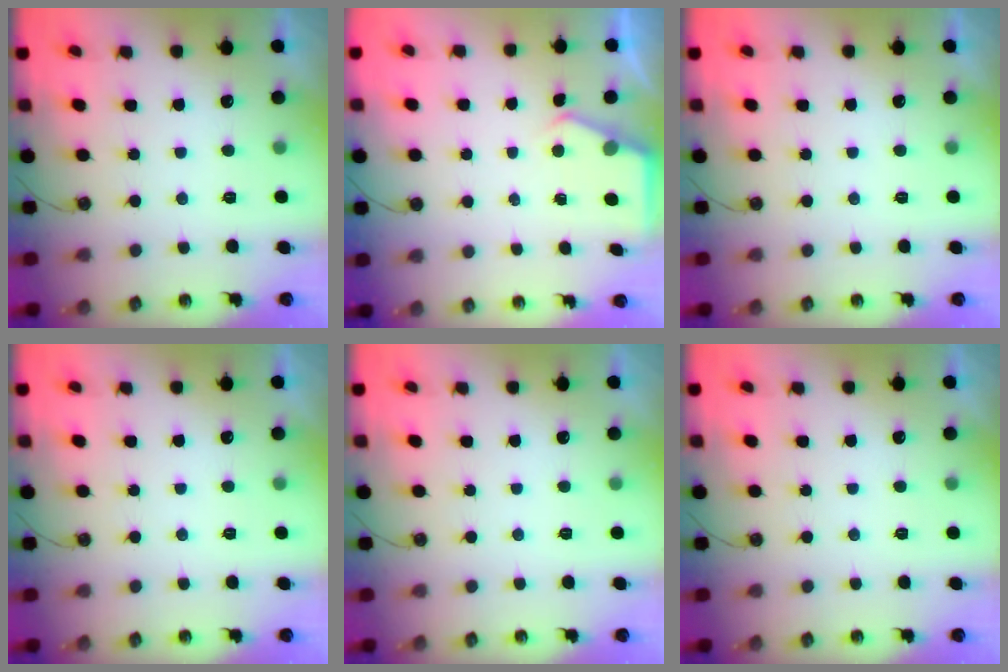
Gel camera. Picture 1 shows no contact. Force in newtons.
{"total": 2.7, "press": 2.7, "slide": 0.5}
{"total": 0.0}
{"total": 0.0}
{"total": 0.0}
{"total": 0.0}